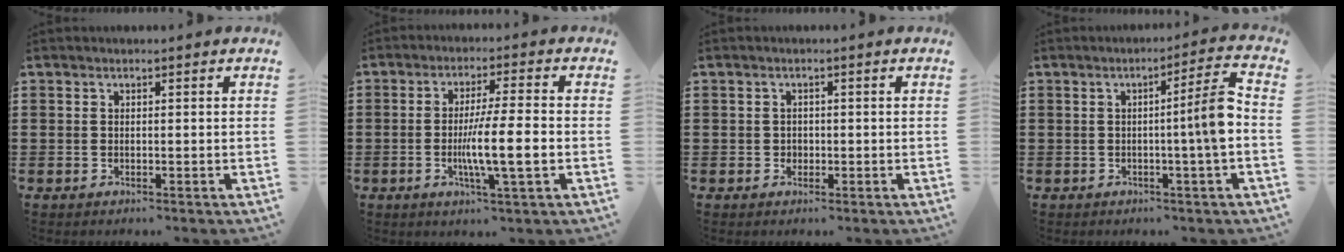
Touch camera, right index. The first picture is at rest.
{"total": 8.1, "force": [-1.7, 0.7, 7.9], "torque": [-0.138, -0.008, -0.031]}
{"total": 1.1, "force": [-0.2, 1.0, 0.3], "torque": [-0.010, 0.003, -0.005]}
{"total": 7.2, "force": [-0.5, -0.4, 7.1], "torque": [-0.109, -0.012, -0.019]}